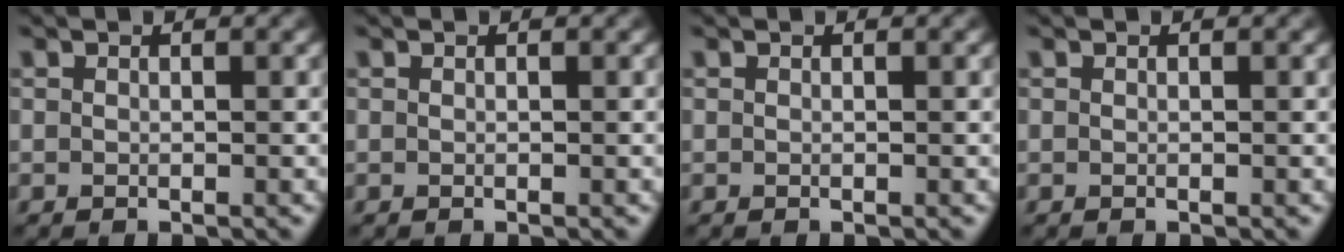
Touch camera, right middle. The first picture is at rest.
{"total": 0.0}
{"total": 0.0}
{"total": 0.0}